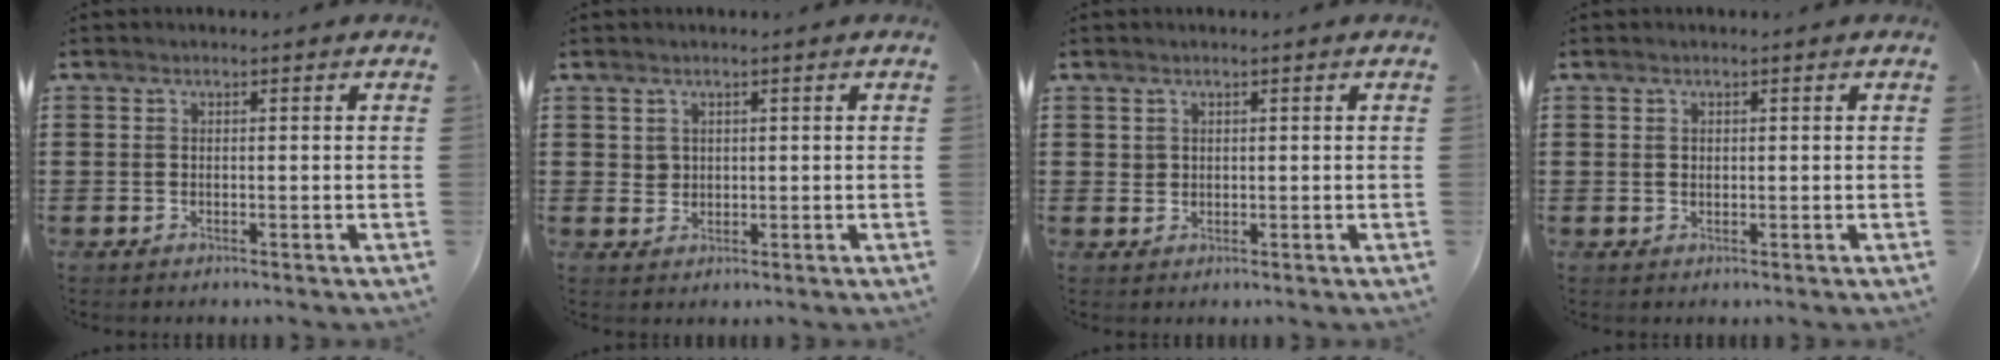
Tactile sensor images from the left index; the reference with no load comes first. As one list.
[{"total": 1.6, "force": [0.9, 1.3, 0.4], "torque": [-0.012, 0.006, 0.017]}, {"total": 1.0, "force": [0.6, 0.8, 0.2], "torque": [-0.006, 0.003, 0.012]}, {"total": 0.7, "force": [0.3, 0.4, 0.4], "torque": [-0.010, 0.003, 0.005]}]